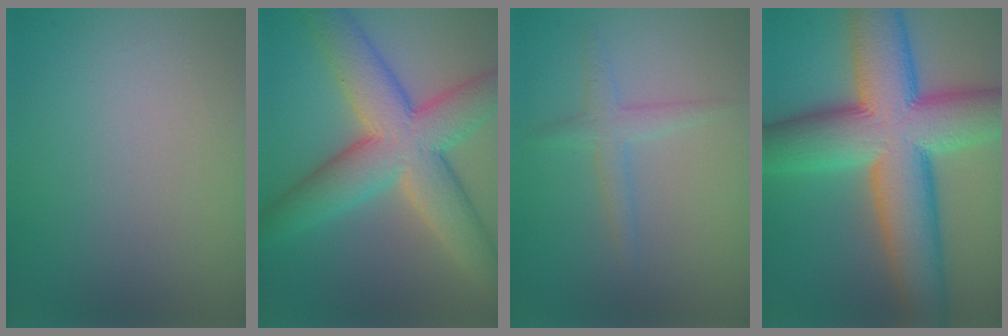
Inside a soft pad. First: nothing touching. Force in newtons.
{"total": 10.1, "press": 10.1, "slide": 0.5}
{"total": 1.8, "press": 1.8, "slide": 0.1}
{"total": 14.8, "press": 14.8, "slide": 0.5}